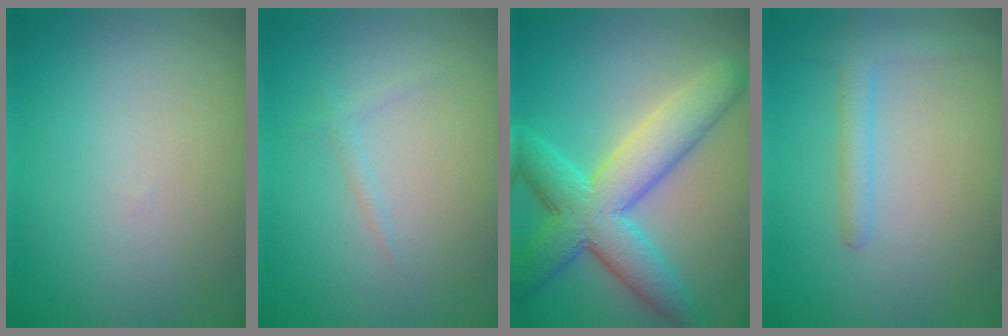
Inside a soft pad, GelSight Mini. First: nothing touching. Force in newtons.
{"total": 0.8, "press": 0.8, "slide": 0.0}
{"total": 7.4, "press": 7.4, "slide": 0.4}
{"total": 2.0, "press": 2.0, "slide": 0.2}